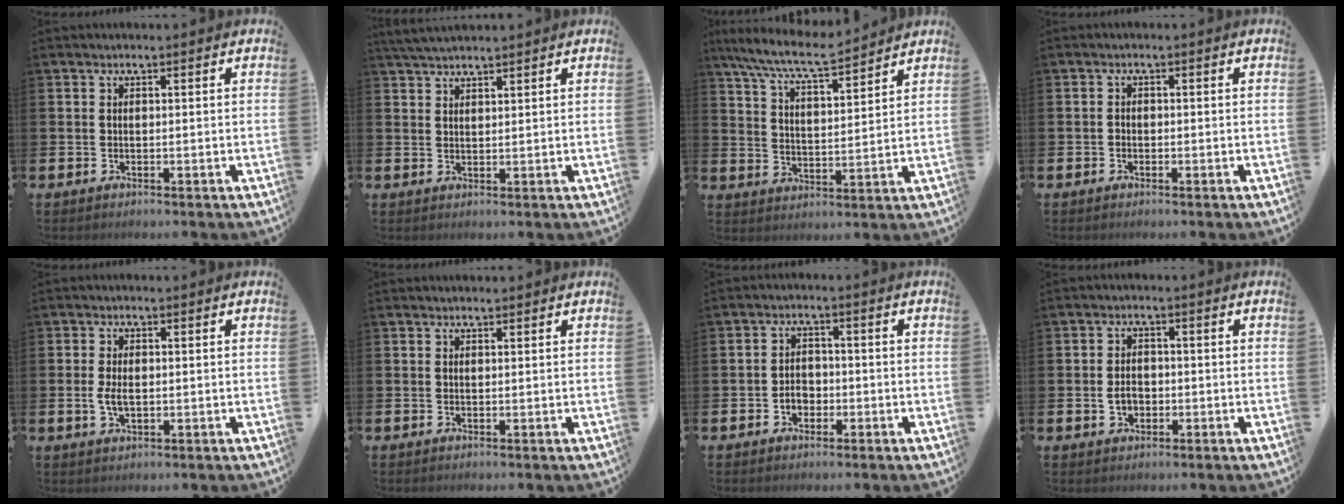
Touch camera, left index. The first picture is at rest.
{"total": 3.1, "force": [2.9, 0.5, 1.0], "torque": [-0.022, -0.008, 0.054]}
{"total": 8.3, "force": [7.7, 0.7, 3.1], "torque": [-0.086, -0.042, 0.136]}
{"total": 0.8, "force": [-0.5, 0.7, 0.2], "torque": [0.001, 0.001, -0.013]}
{"total": 2.9, "force": [-0.1, 1.6, 2.4], "torque": [-0.042, 0.004, -0.005]}
{"total": 0.6, "force": [0.6, 0.2, 0.1], "torque": [0.010, -0.003, 0.007]}
{"total": 2.6, "force": [-1.0, 2.1, 1.3], "torque": [-0.014, -0.001, -0.026]}
{"total": 2.5, "force": [-0.5, 1.9, 1.5], "torque": [-0.017, 0.000, -0.015]}